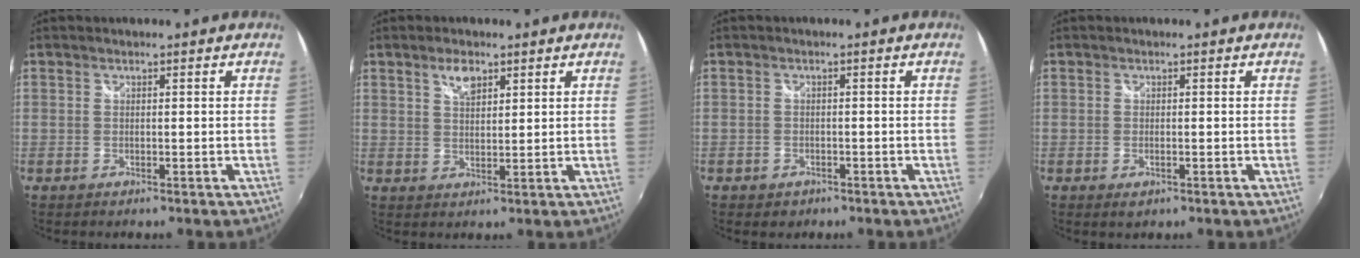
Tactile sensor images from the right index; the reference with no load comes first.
{"total": 3.8, "force": [2.3, 1.8, 2.5], "torque": [-0.042, 0.004, 0.041]}
{"total": 2.5, "force": [-1.4, 2.0, 0.7], "torque": [-0.020, 0.000, -0.019]}
{"total": 1.6, "force": [-0.6, 0.9, 1.1], "torque": [-0.020, -0.004, -0.009]}